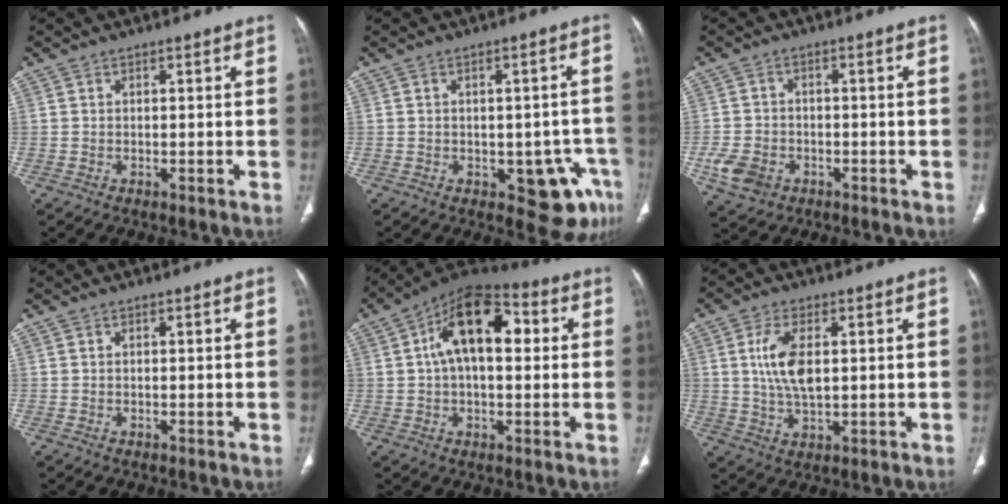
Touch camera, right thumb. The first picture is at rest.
{"total": 8.2, "force": [-3.3, 4.4, 6.1], "torque": [-0.036, 0.016, -0.030]}
{"total": 6.5, "force": [-2.5, 5.1, 3.2], "torque": [-0.062, 0.010, -0.039]}
{"total": 0.0}
{"total": 15.1, "force": [3.0, 8.2, 12.3], "torque": [-0.184, 0.032, 0.042]}
{"total": 8.0, "force": [1.4, 3.9, 6.9], "torque": [-0.141, -0.005, 0.028]}